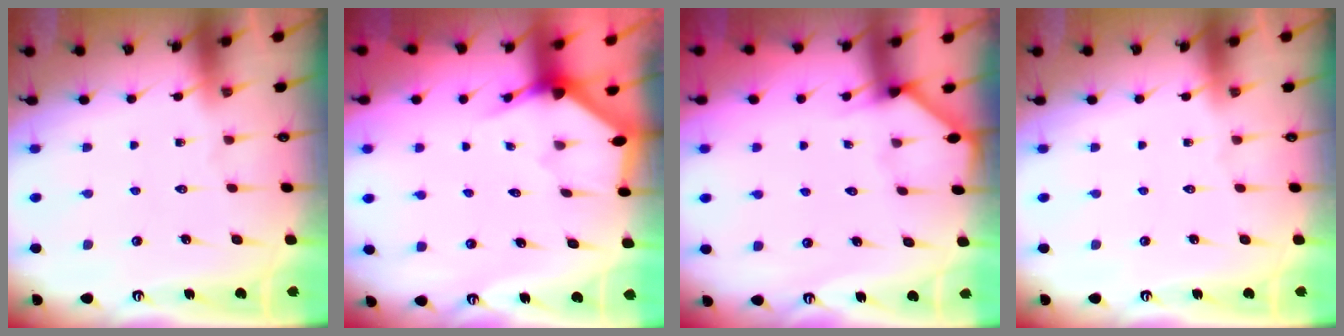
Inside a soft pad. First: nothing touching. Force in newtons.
{"total": 2.7, "press": 2.7, "slide": 0.1}
{"total": 2.2, "press": 2.2, "slide": 0.3}
{"total": 0.0}